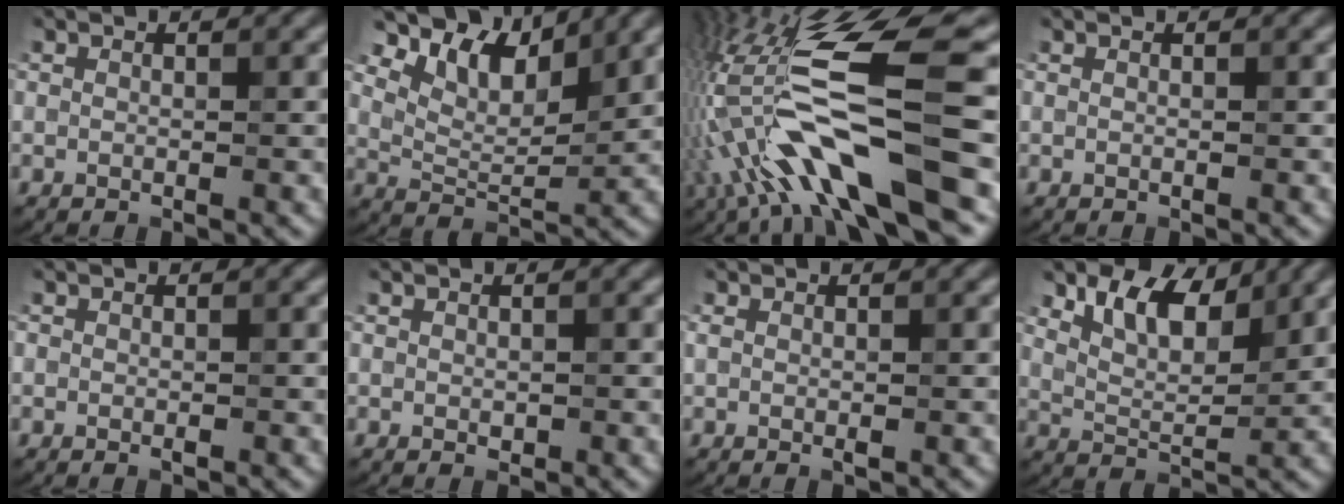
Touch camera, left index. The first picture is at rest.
{"total": 6.4, "force": [4.5, 2.8, 3.5], "torque": [-0.061, 0.000, 0.077]}
{"total": 13.3, "force": [-3.9, 3.1, 12.4], "torque": [-0.230, 0.015, -0.062]}
{"total": 0.0}
{"total": 0.6, "force": [-0.1, 0.4, 0.3], "torque": [-0.003, -0.002, -0.002]}
{"total": 0.6, "force": [0.0, 0.4, 0.4], "torque": [-0.002, -0.002, 0.001]}
{"total": 1.0, "force": [0.0, 0.5, 0.9], "torque": [-0.017, -0.001, 0.002]}
{"total": 5.6, "force": [3.4, 2.8, 3.5], "torque": [-0.066, 0.000, 0.056]}